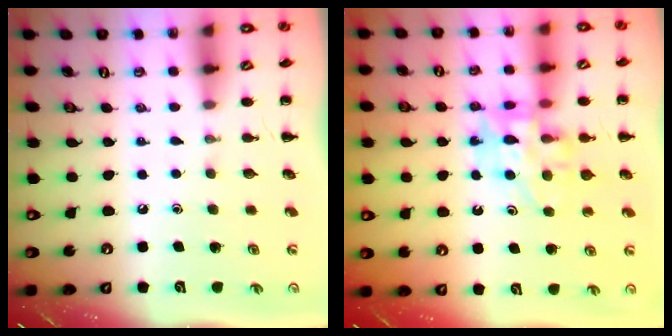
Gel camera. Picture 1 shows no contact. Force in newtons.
{"total": 11.5, "press": 11.0, "slide": 3.4}